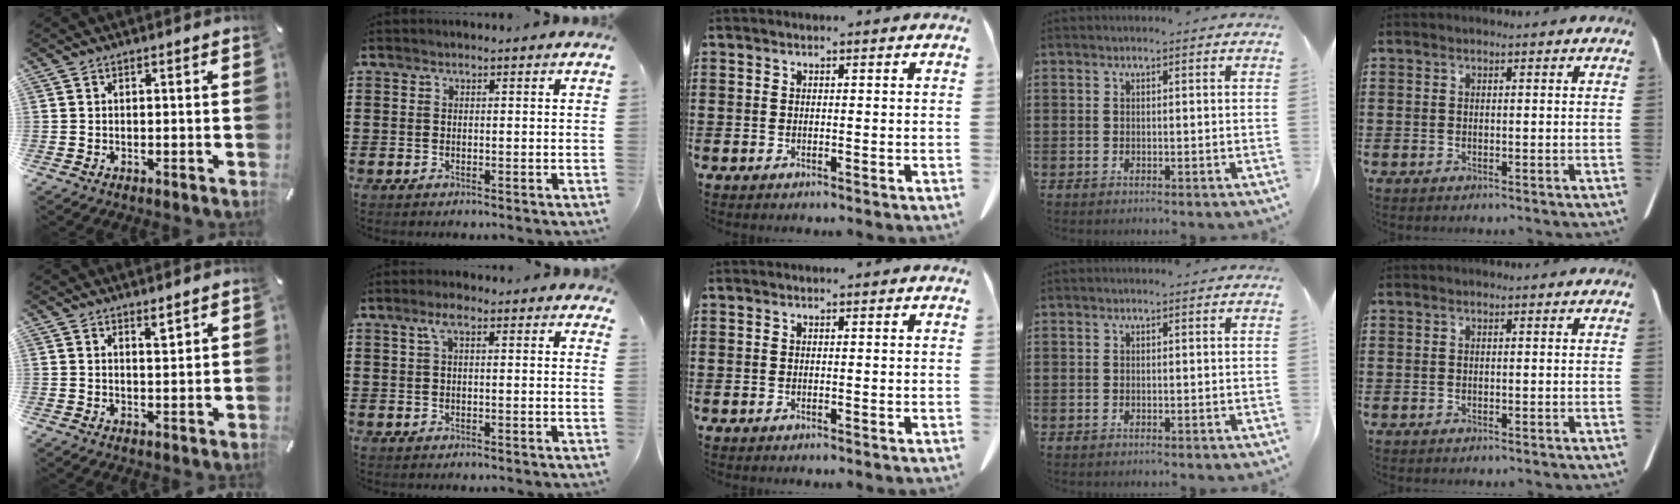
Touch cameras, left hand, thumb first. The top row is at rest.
{"thumb": {"total": 2.3, "force": [2.0, 0.5, 1.1], "torque": [-0.006, -0.012, 0.032]}, "index": {"total": 3.7, "force": [2.1, 1.1, 2.9], "torque": [-0.061, 0.006, 0.035]}}